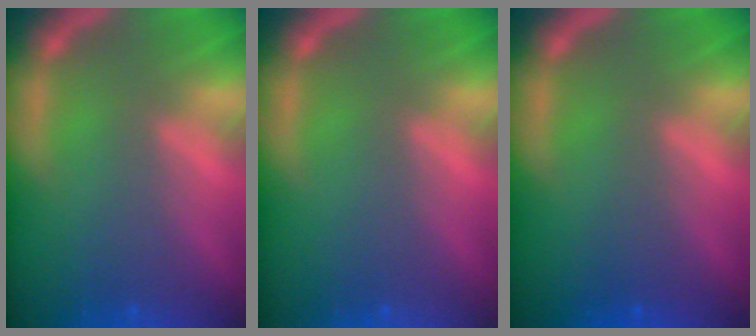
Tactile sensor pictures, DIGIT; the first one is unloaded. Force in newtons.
{"total": 0.0}
{"total": 1.0}